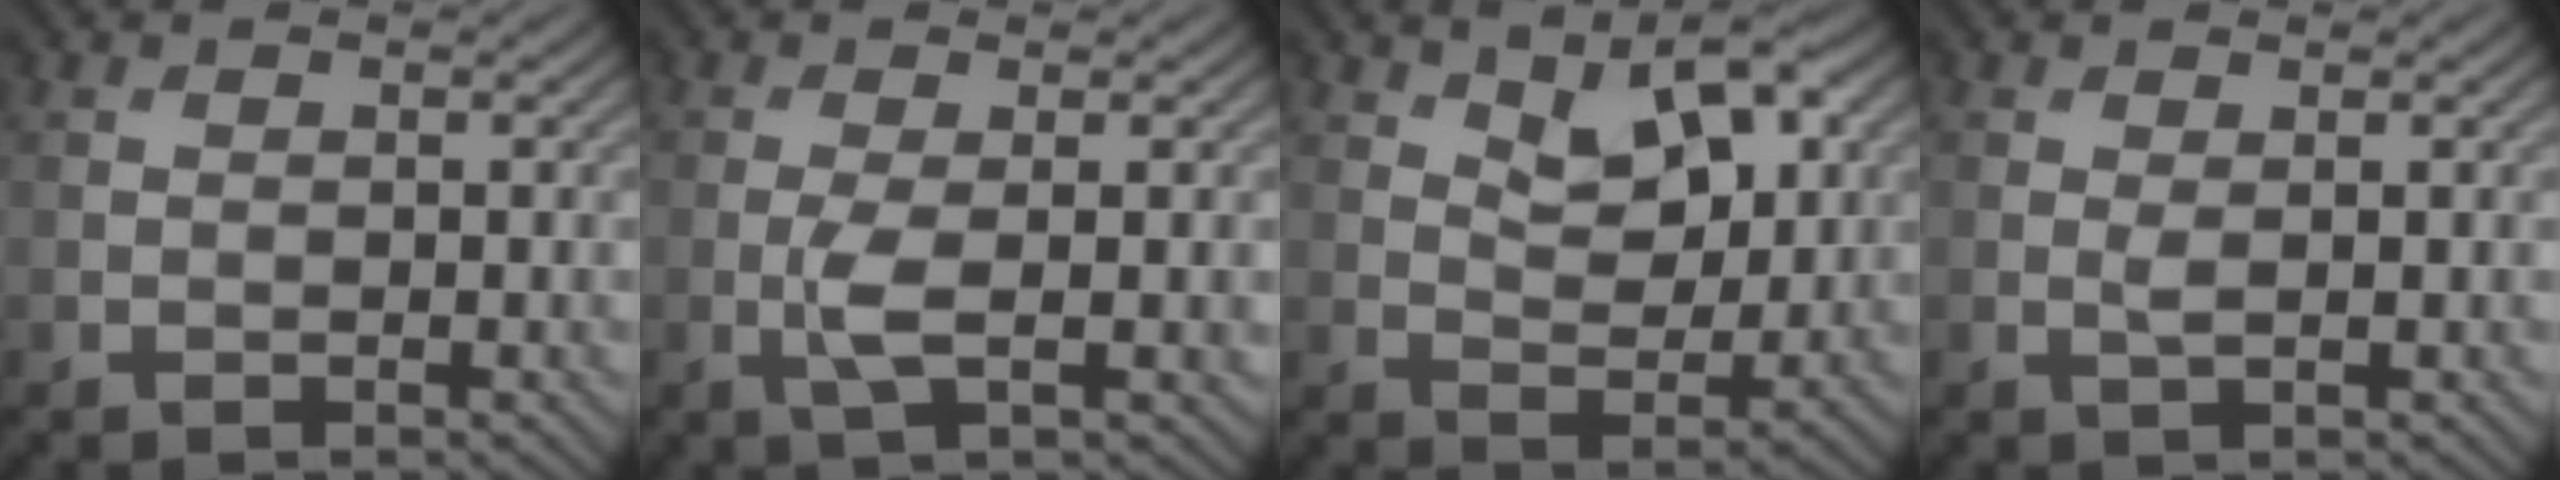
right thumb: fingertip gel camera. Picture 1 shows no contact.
{"total": 3.3, "force": [-0.4, 0.6, 3.2], "torque": [-0.074, -0.004, -0.010]}
{"total": 8.6, "force": [4.4, 4.3, 6.0], "torque": [-0.102, -0.001, 0.073]}
{"total": 0.9, "force": [0.3, 0.1, 0.8], "torque": [-0.023, 0.000, 0.005]}